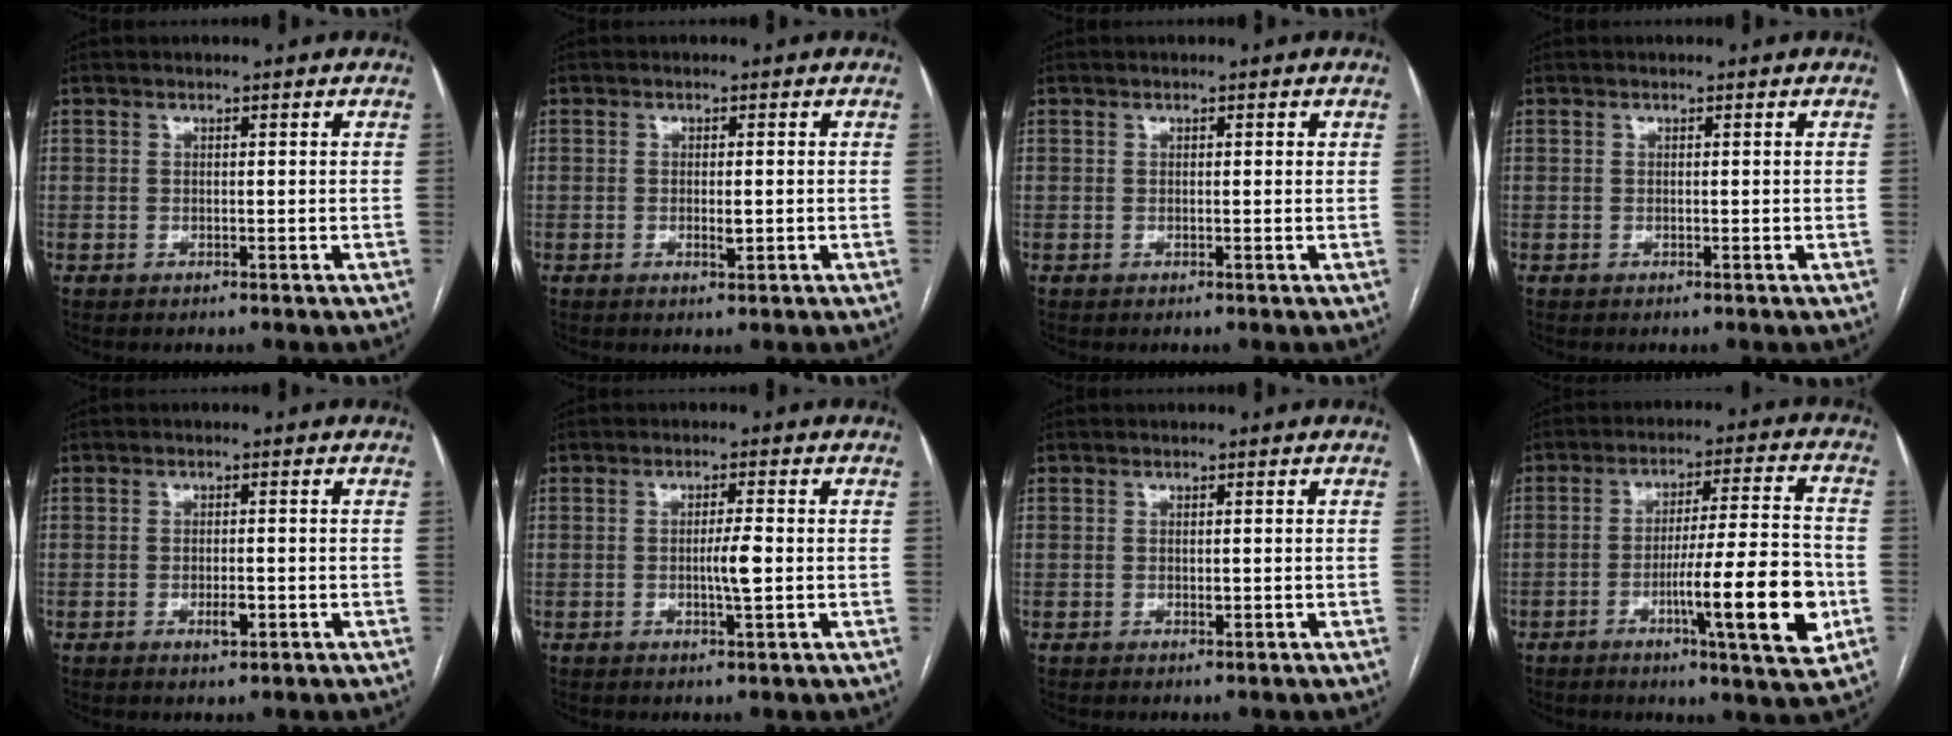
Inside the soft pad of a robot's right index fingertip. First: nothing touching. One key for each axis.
{"total": 1.6, "fx": -0.4, "fy": 0.4, "fz": 1.5, "tx": -0.030, "ty": -0.003, "tz": -0.005}
{"total": 0.6, "fx": 0.3, "fy": 0.3, "fz": 0.5, "tx": -0.007, "ty": 0.001, "tz": 0.002}
{"total": 0.0}
{"total": 2.2, "fx": -0.9, "fy": 0.7, "fz": 1.9, "tx": -0.036, "ty": -0.001, "tz": -0.012}
{"total": 3.2, "fx": -0.4, "fy": 0.1, "fz": 3.2, "tx": -0.057, "ty": -0.003, "tz": -0.006}
{"total": 0.6, "fx": -0.1, "fy": 0.3, "fz": 0.5, "tx": -0.013, "ty": -0.001, "tz": -0.001}
{"total": 14.5, "fx": -4.7, "fy": 0.5, "fz": 13.8, "tx": -0.213, "ty": -0.007, "tz": -0.071}